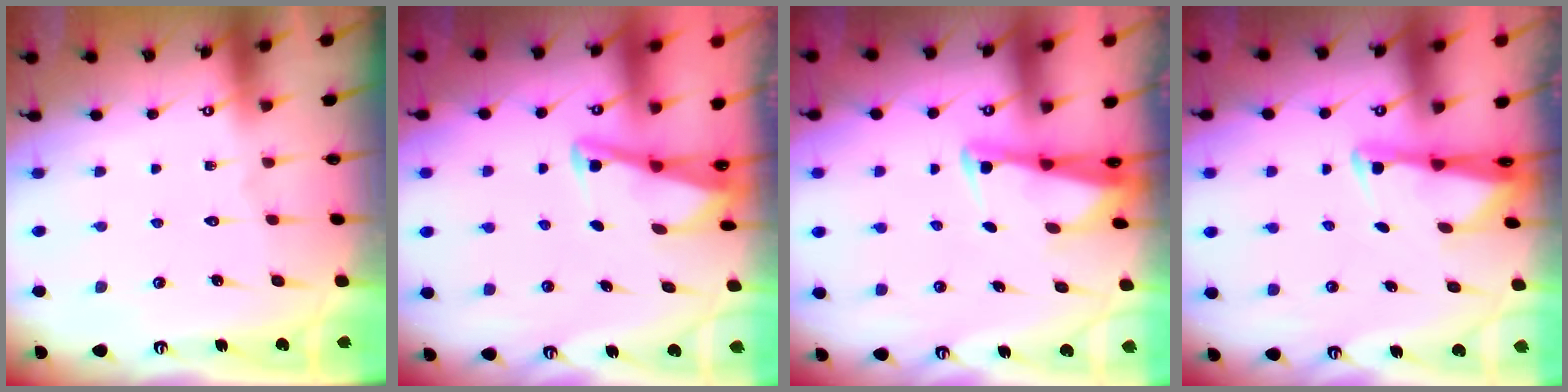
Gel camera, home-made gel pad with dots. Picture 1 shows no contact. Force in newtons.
{"total": 2.8, "press": 2.8, "slide": 0.4}
{"total": 2.4, "press": 2.4, "slide": 0.5}
{"total": 2.7, "press": 2.7, "slide": 0.5}